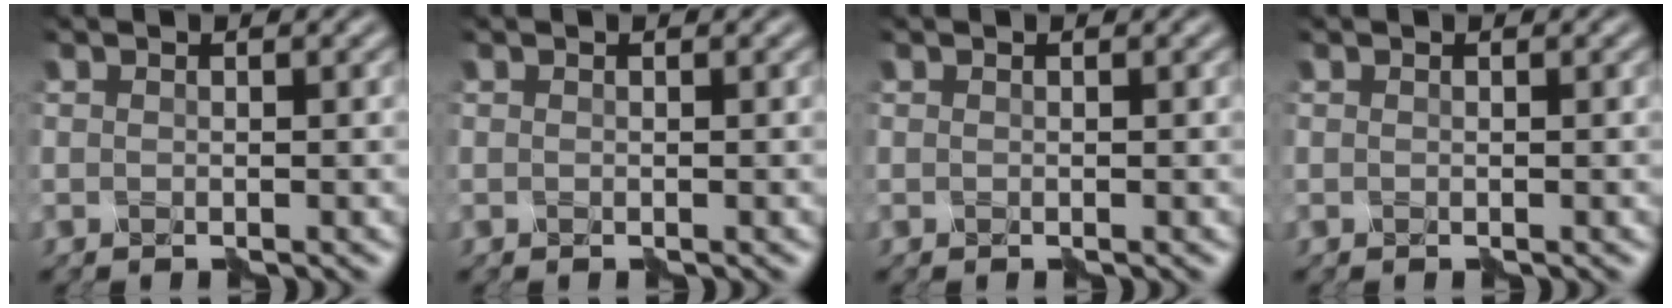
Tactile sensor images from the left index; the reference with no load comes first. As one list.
[{"total": 0.0}, {"total": 0.0}, {"total": 0.0}]